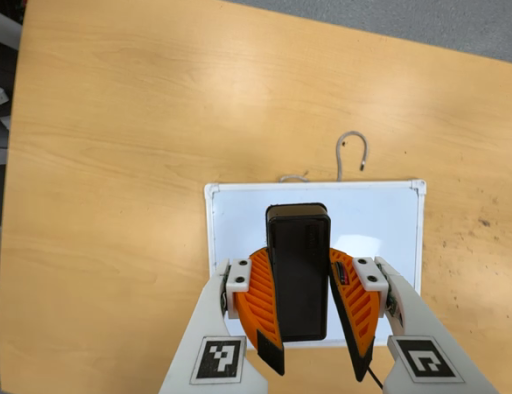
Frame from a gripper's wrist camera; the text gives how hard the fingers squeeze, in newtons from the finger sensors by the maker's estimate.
{"total": 8.6, "left": 8.7, "right": 8.5}